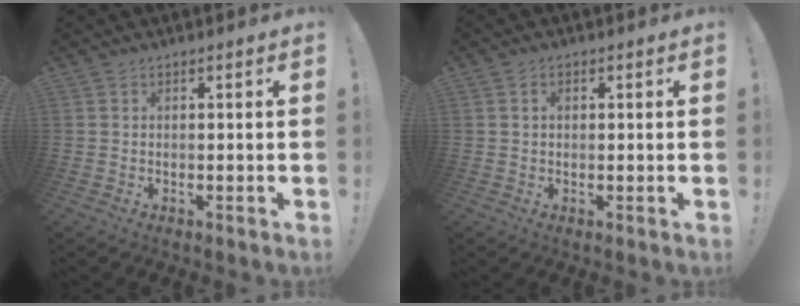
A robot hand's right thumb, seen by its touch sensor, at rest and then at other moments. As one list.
[{"total": 1.3, "force": [0.2, 1.1, 0.7], "torque": [-0.007, 0.002, 0.003]}]